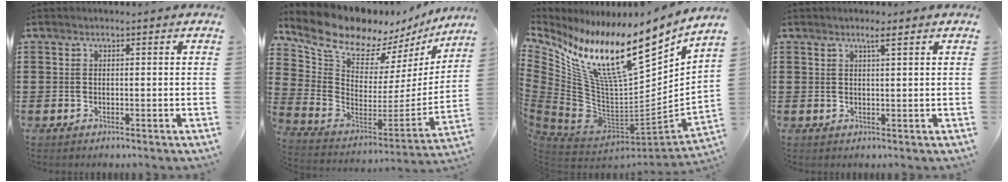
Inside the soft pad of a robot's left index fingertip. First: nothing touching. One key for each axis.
{"total": 10.5, "fx": 9.0, "fy": 4.2, "fz": 3.5, "tx": -0.112, "ty": -0.070, "tz": 0.161}
{"total": 16.7, "fx": 10.0, "fy": 4.4, "fz": 12.6, "tx": -0.246, "ty": -0.081, "tz": 0.167}
{"total": 1.9, "fx": 1.3, "fy": -0.1, "fz": 1.3, "tx": -0.028, "ty": 0.000, "tz": 0.022}